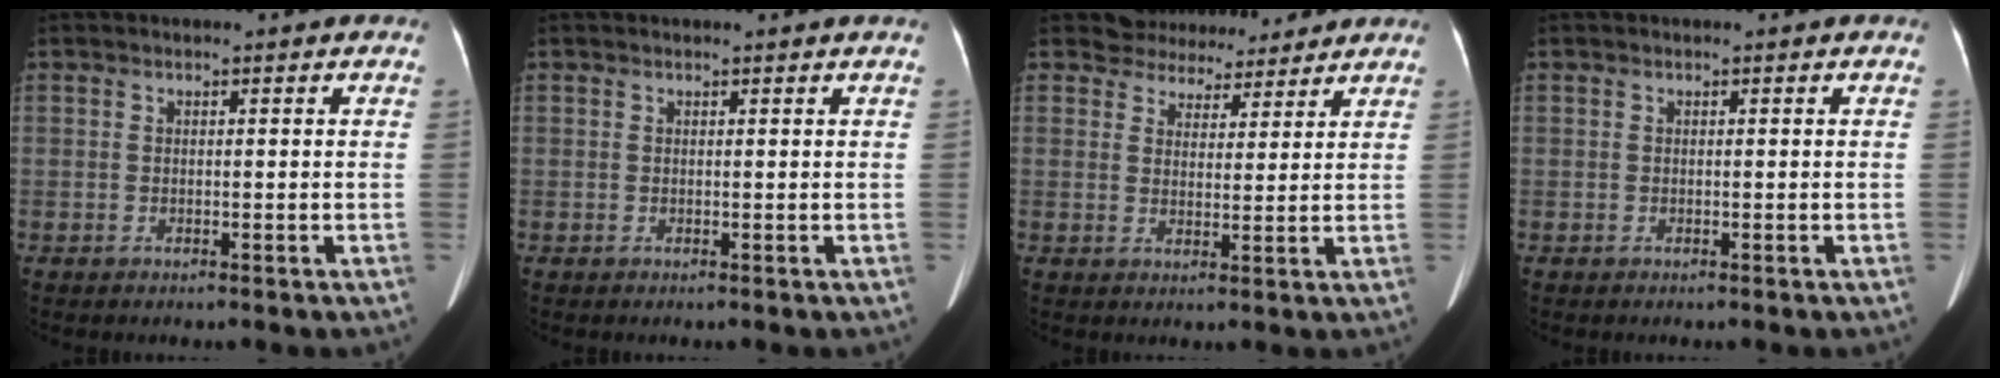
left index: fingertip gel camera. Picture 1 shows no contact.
{"total": 0.7, "force": [0.7, -0.1, 0.2], "torque": [-0.009, -0.002, 0.011]}
{"total": 6.2, "force": [5.7, 2.5, -0.2], "torque": [0.005, 0.007, 0.072]}
{"total": 0.0}